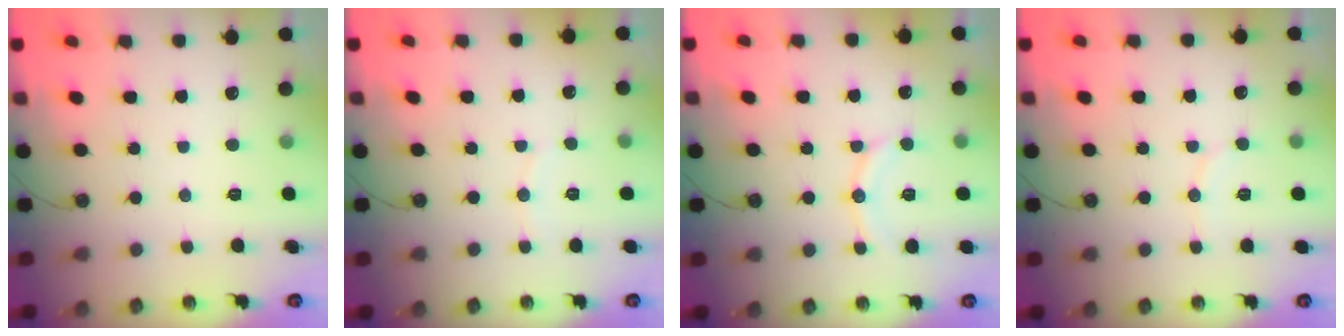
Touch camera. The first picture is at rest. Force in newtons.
{"total": 3.0, "press": 3.0, "slide": 0.2}
{"total": 9.0, "press": 8.8, "slide": 1.9}
{"total": 4.6, "press": 4.6, "slide": 0.6}